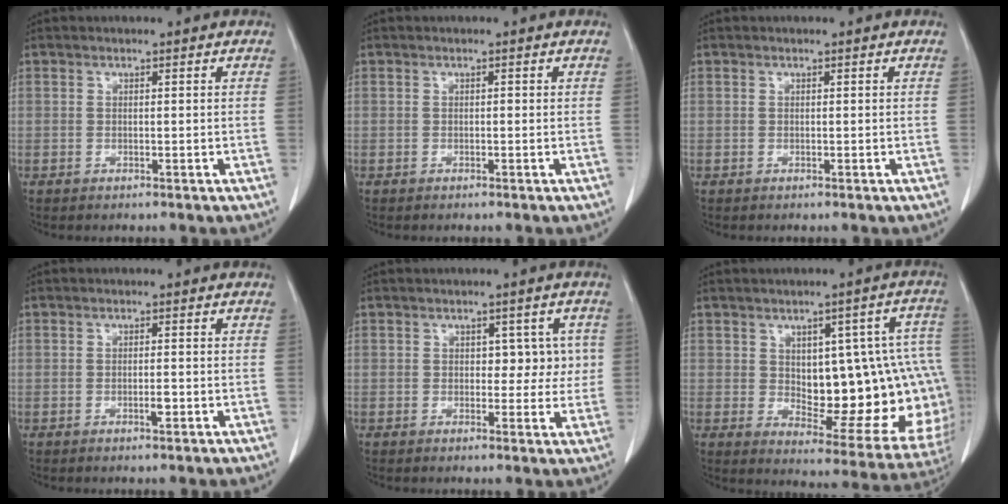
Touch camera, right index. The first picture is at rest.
{"total": 0.0}
{"total": 0.0}
{"total": 1.5, "force": [-0.6, 0.3, 1.4], "torque": [-0.026, -0.001, -0.010]}
{"total": 4.3, "force": [0.7, 2.9, 3.1], "torque": [-0.021, 0.014, 0.009]}
{"total": 21.2, "force": [0.0, 8.4, 19.4], "torque": [-0.178, 0.029, 0.028]}